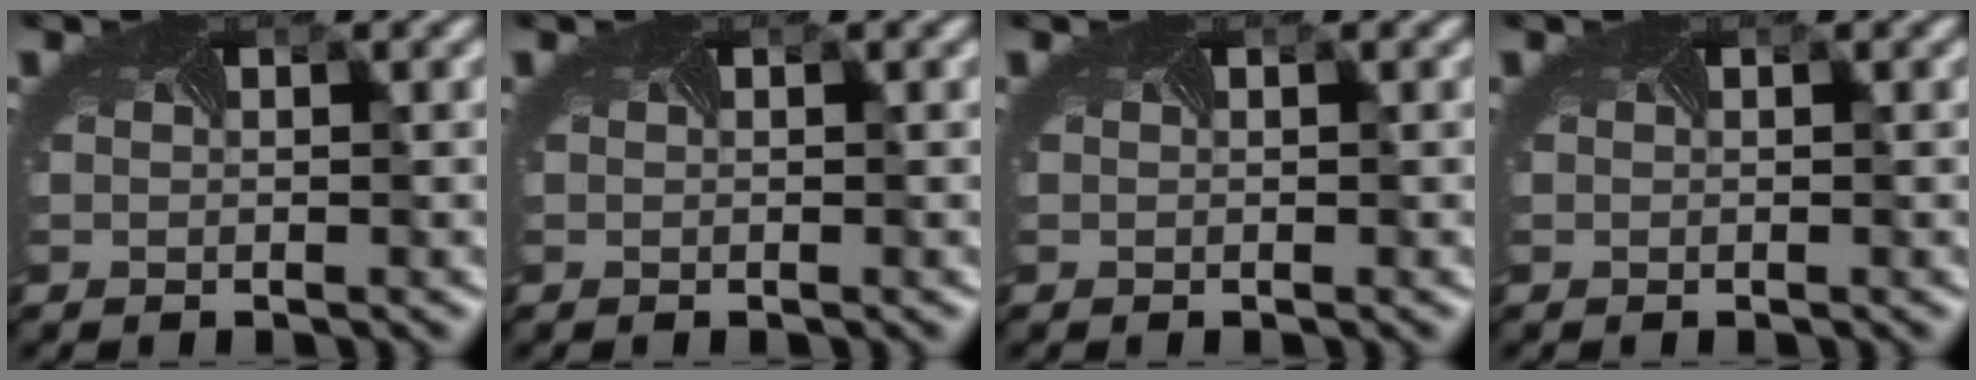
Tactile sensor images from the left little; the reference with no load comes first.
{"total": 0.0}
{"total": 0.0}
{"total": 0.0}